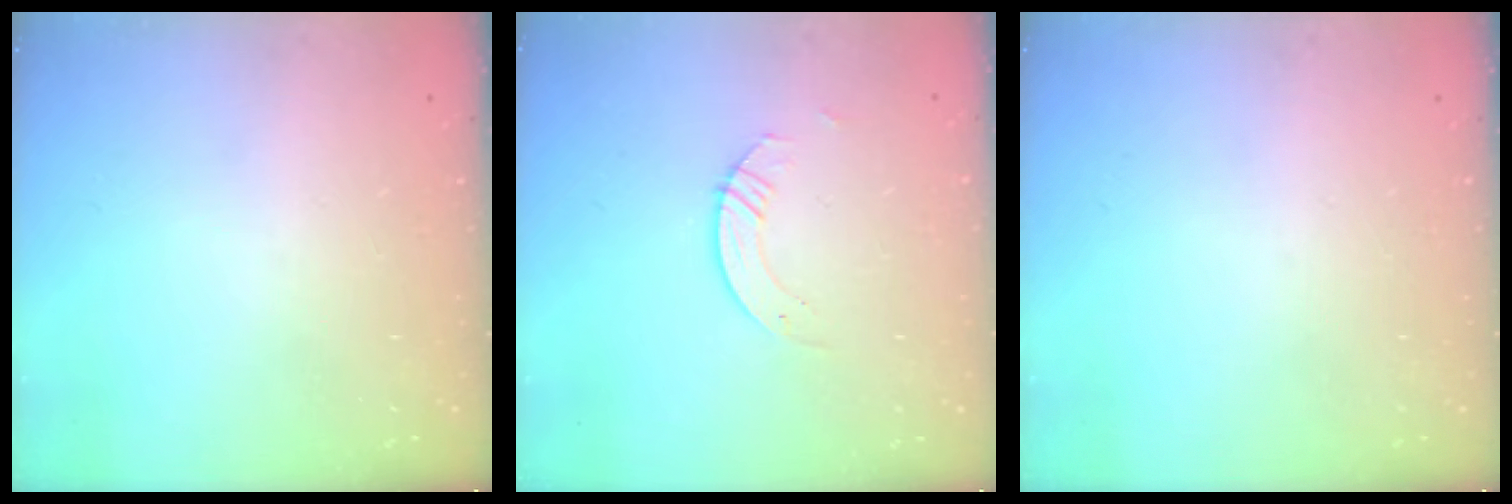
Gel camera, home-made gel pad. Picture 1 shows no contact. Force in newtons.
{"total": 2.2, "press": 2.2, "slide": 0.2}
{"total": 0.0}